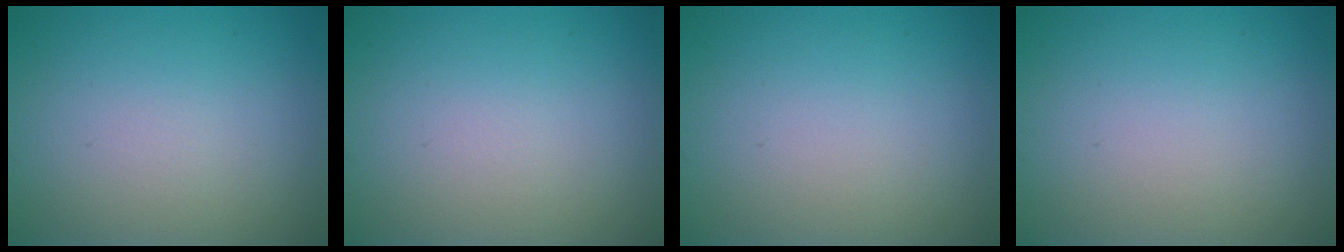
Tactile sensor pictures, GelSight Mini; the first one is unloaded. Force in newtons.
{"total": 0.0}
{"total": 0.0}
{"total": 0.0}